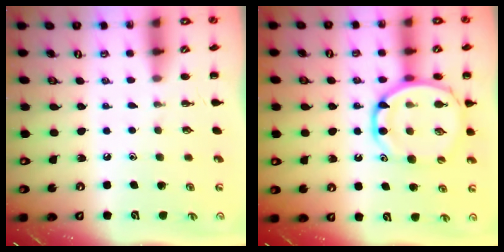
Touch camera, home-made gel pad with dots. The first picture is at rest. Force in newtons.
{"total": 14.7, "press": 14.2, "slide": 3.5}